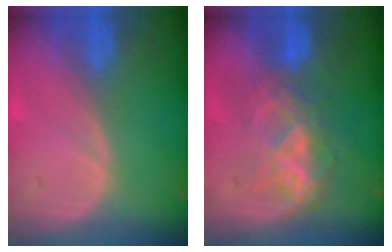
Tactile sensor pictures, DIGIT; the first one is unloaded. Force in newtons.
{"total": 6.5, "press": 6.4, "slide": 1.0}